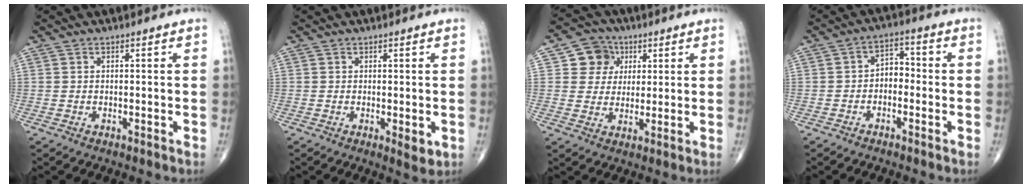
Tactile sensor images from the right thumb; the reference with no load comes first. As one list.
[{"total": 2.3, "force": [-0.3, 0.9, 2.1], "torque": [-0.027, -0.008, -0.004]}, {"total": 7.4, "force": [2.5, 6.7, 1.9], "torque": [0.004, -0.001, 0.037]}, {"total": 4.3, "force": [-1.1, 3.0, 2.9], "torque": [-0.031, 0.026, -0.032]}]